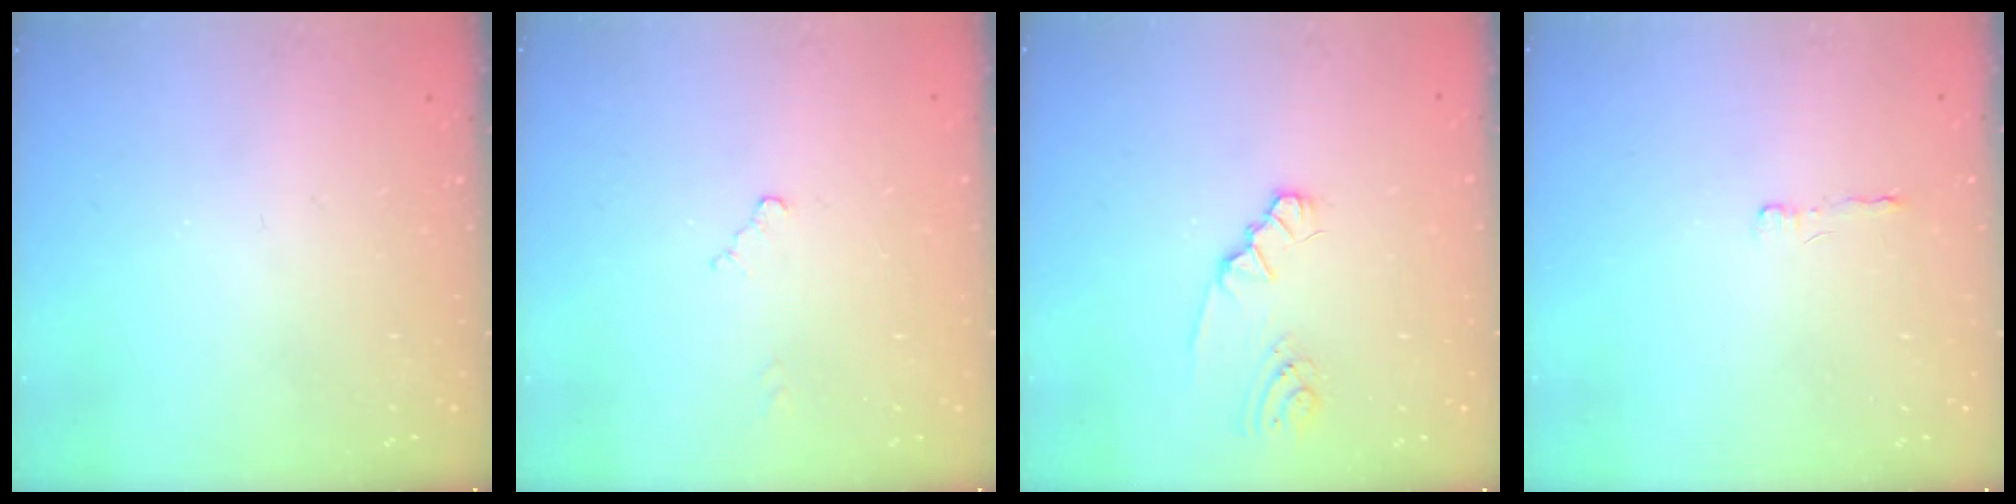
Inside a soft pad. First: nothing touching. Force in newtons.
{"total": 2.3, "press": 2.3, "slide": 0.4}
{"total": 2.2, "press": 2.2, "slide": 0.4}
{"total": 2.0, "press": 2.0, "slide": 0.5}